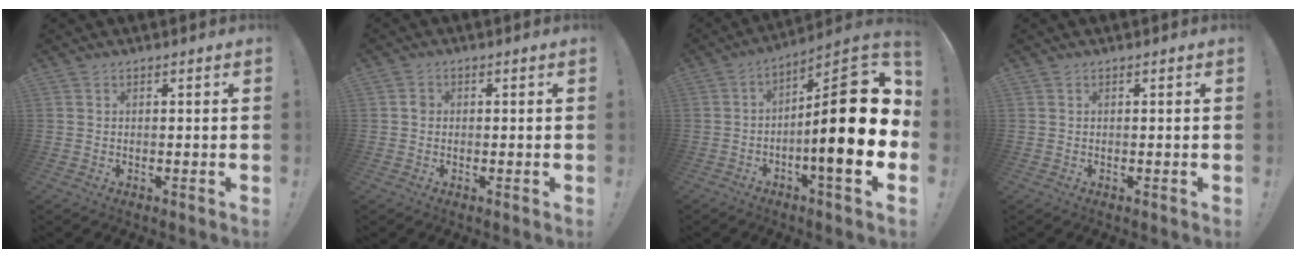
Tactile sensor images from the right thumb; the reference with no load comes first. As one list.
[{"total": 1.5, "force": [-0.1, 1.4, 0.6], "torque": [-0.011, 0.006, -0.003]}, {"total": 23.4, "force": [-2.4, 6.1, 22.5], "torque": [-0.330, 0.016, -0.038]}, {"total": 0.0}]